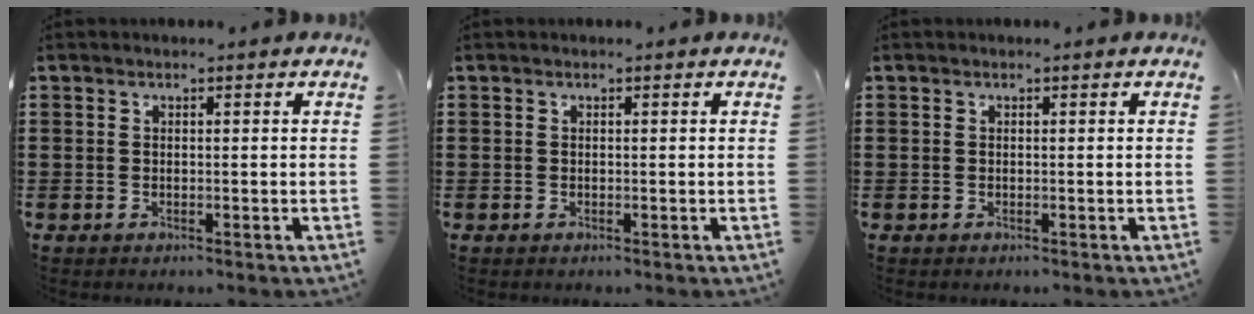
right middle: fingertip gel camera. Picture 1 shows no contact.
{"total": 0.0}
{"total": 0.0}